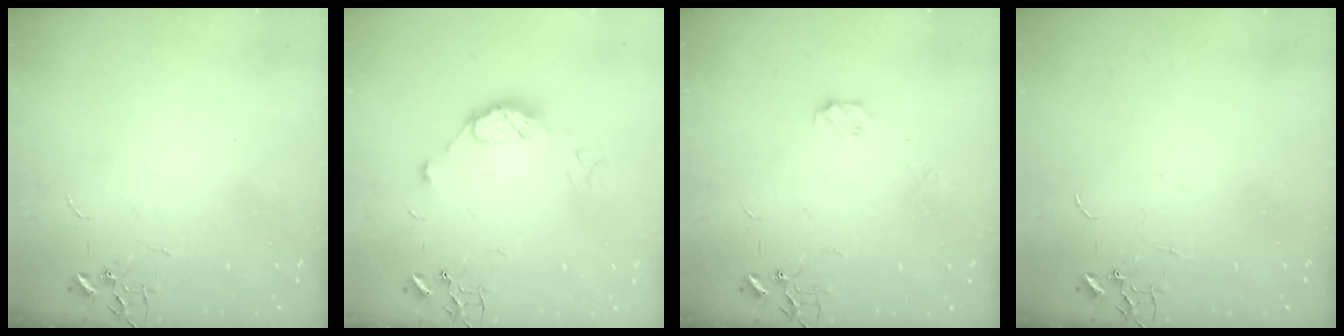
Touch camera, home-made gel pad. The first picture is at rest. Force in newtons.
{"total": 9.4, "press": 9.4, "slide": 0.8}
{"total": 3.9, "press": 3.8, "slide": 0.6}
{"total": 0.0}